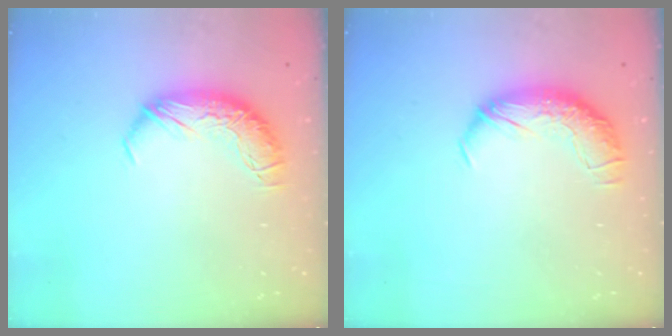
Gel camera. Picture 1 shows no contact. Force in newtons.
{"total": 1.7, "press": 0.7, "slide": 1.6}